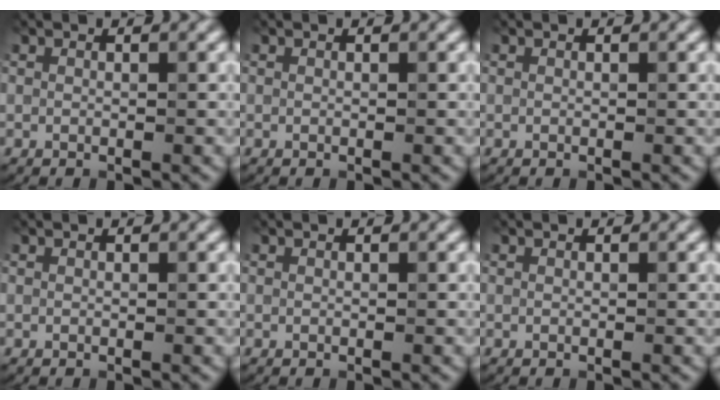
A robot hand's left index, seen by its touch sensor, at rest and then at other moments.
{"total": 0.0}
{"total": 0.0}
{"total": 0.0}
{"total": 0.0}
{"total": 0.0}